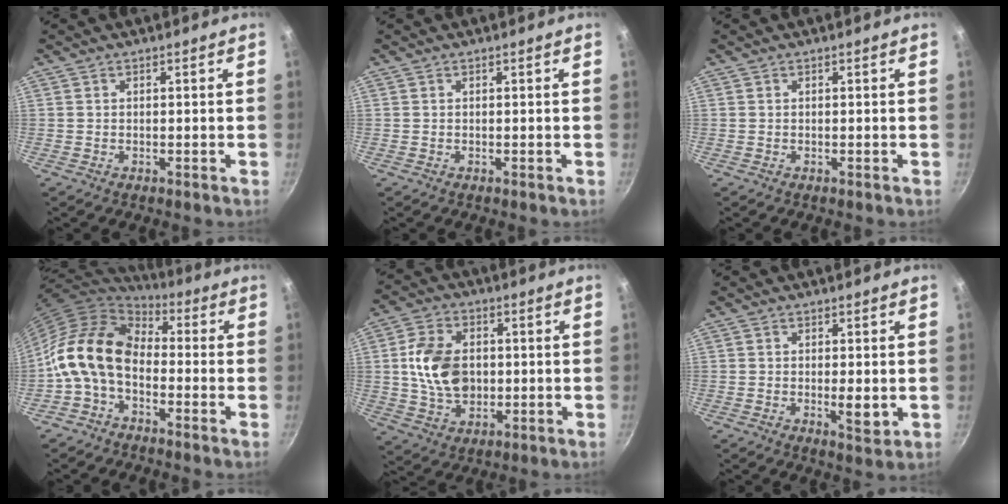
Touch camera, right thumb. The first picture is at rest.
{"total": 0.0}
{"total": 0.0}
{"total": 13.9, "force": [-2.2, 9.3, 10.1], "torque": [-0.166, 0.037, -0.064]}
{"total": 12.5, "force": [0.6, 8.8, 8.8], "torque": [-0.142, 0.006, 0.011]}
{"total": 3.6, "force": [-0.3, 1.3, 3.3], "torque": [-0.056, -0.011, -0.003]}